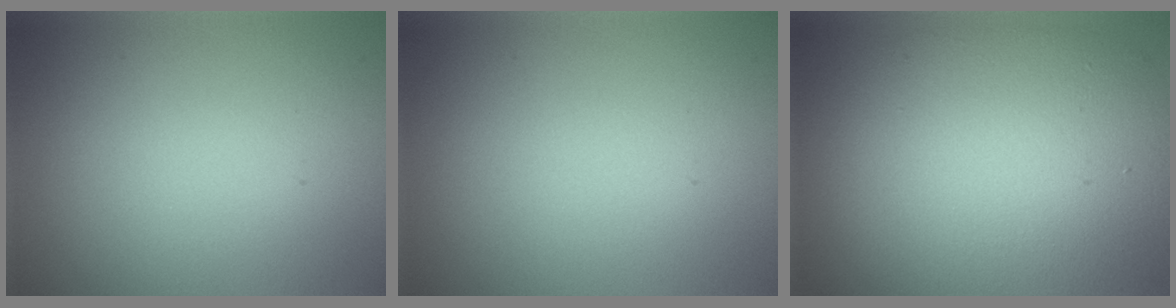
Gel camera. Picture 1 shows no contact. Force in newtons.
{"total": 0.0}
{"total": 13.1, "press": 13.1, "slide": 0.4}